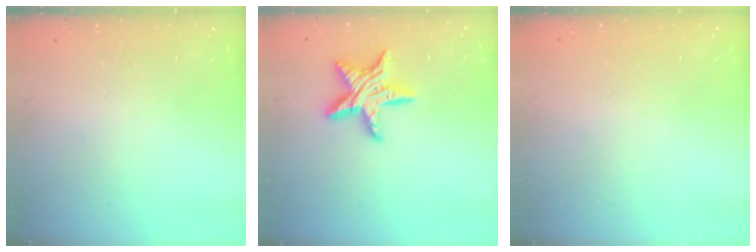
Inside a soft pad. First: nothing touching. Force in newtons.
{"total": 13.1, "press": 13.1, "slide": 0.9}
{"total": 0.0}